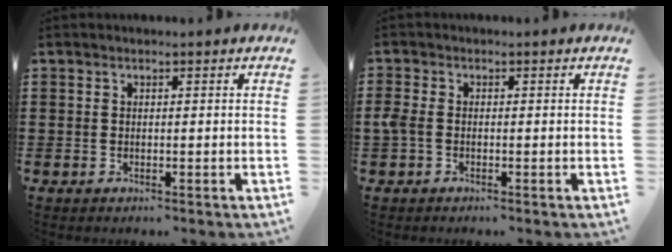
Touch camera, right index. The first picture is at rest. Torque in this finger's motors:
{"motor_torque": [0.41, -0.36, 0.28, 0.07]}